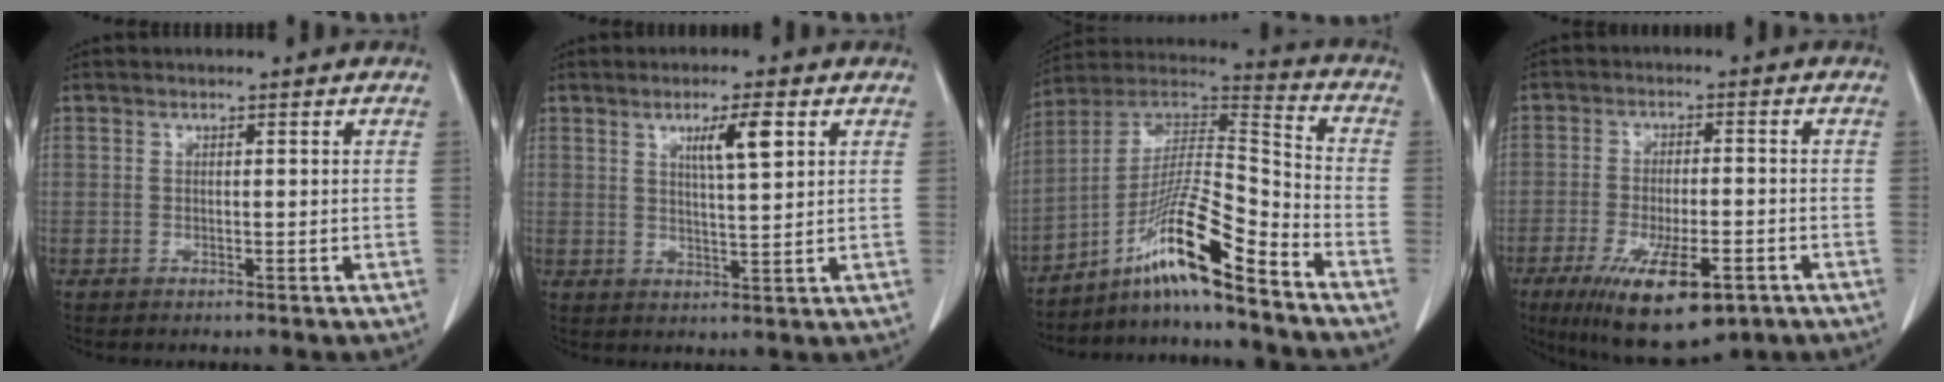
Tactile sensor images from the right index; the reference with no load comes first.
{"total": 5.3, "force": [2.4, 0.4, 4.8], "torque": [-0.079, 0.000, 0.040]}
{"total": 14.3, "force": [-9.8, 0.0, 10.4], "torque": [-0.192, 0.015, -0.175]}
{"total": 13.1, "force": [-7.1, 4.0, 10.2], "torque": [-0.177, -0.021, -0.108]}